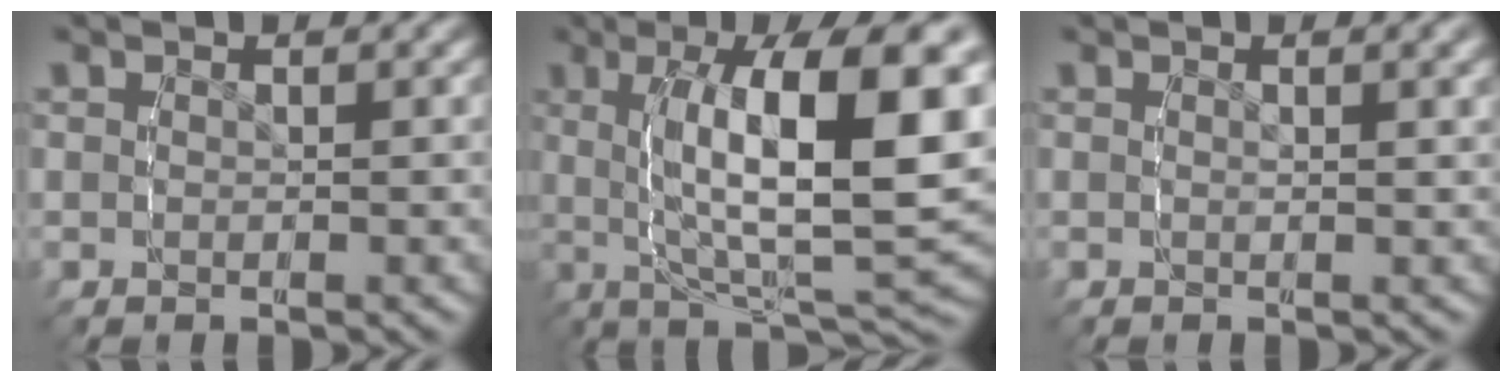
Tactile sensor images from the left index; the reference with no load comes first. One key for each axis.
{"total": 13.0, "fx": 0.4, "fy": 4.5, "fz": 12.2, "tx": -0.176, "ty": 0.008, "tz": 0.006}
{"total": 1.2, "fx": 0.4, "fy": -0.1, "fz": 1.1, "tx": -0.018, "ty": 0.000, "tz": 0.005}